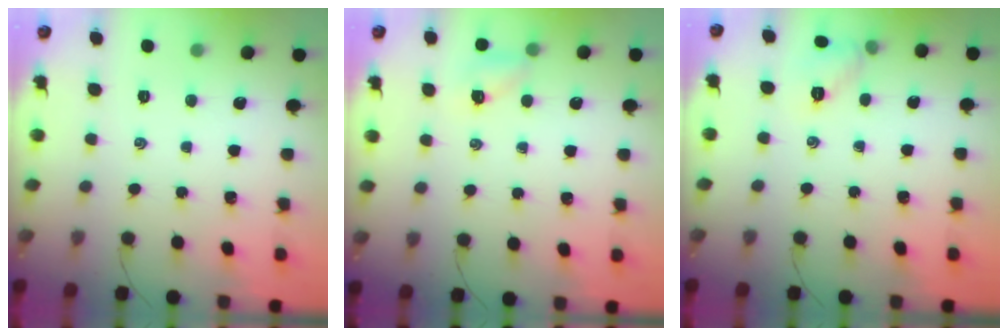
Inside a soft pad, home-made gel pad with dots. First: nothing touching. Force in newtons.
{"total": 4.5, "press": 4.3, "slide": 1.3}
{"total": 6.8, "press": 6.5, "slide": 1.9}